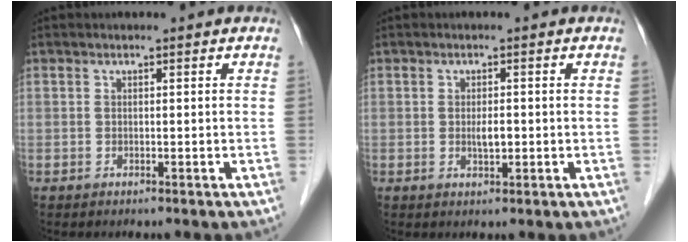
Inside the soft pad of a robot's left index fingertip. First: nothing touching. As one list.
[{"total": 1.9, "force": [-0.4, 0.6, 1.8], "torque": [-0.034, -0.004, -0.006]}]